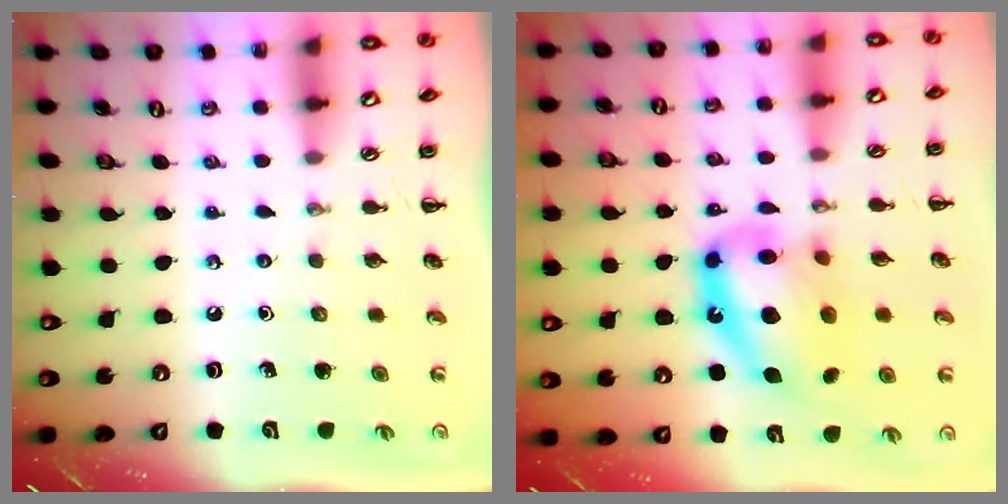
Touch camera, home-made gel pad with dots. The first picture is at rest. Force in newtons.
{"total": 15.7, "press": 15.2, "slide": 4.1}